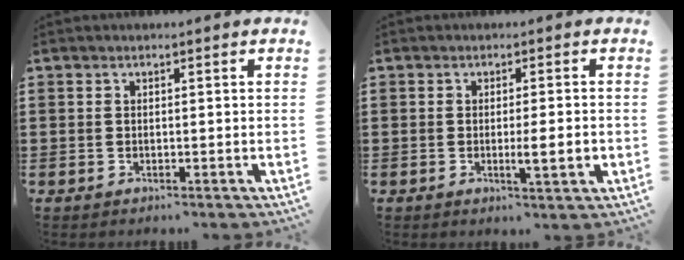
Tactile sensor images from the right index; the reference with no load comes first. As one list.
[{"total": 3.8, "force": [-0.6, 0.5, 3.7], "torque": [-0.063, -0.002, -0.011]}]